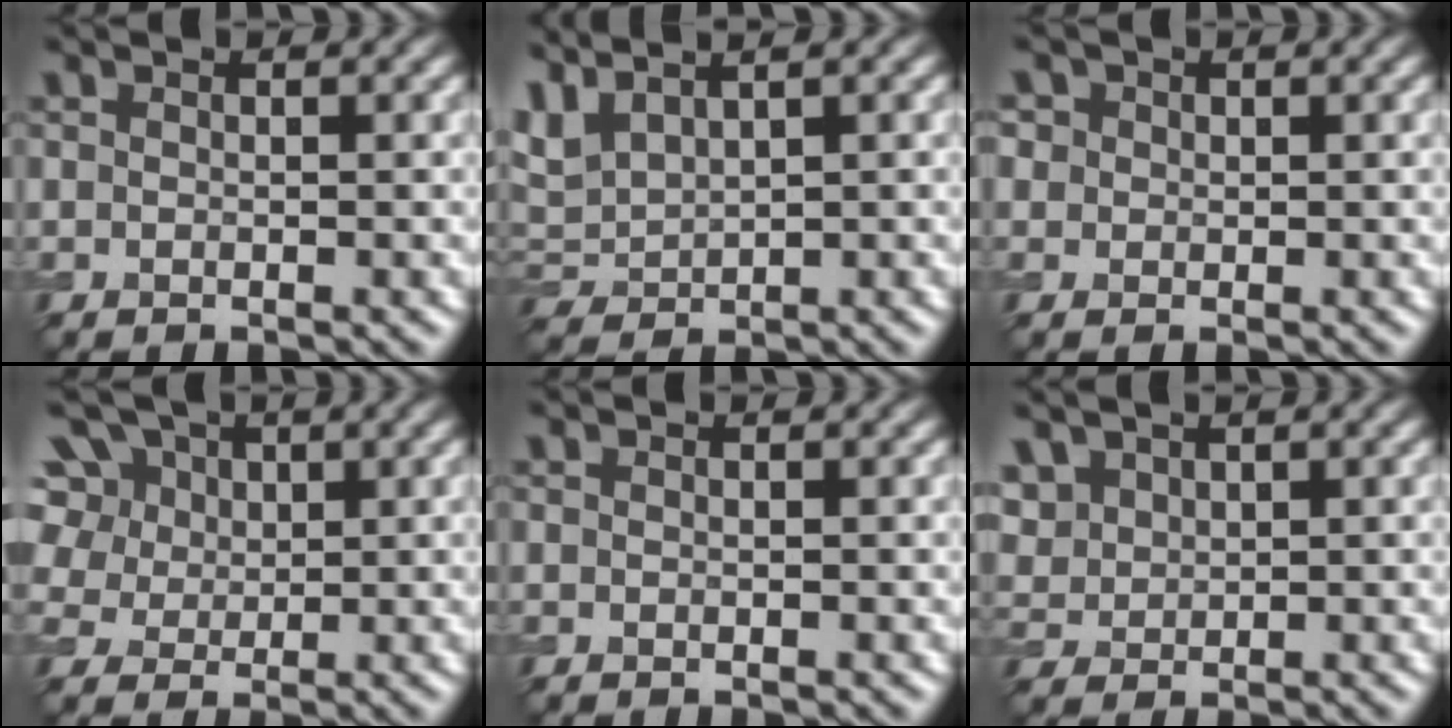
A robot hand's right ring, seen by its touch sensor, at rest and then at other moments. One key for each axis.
{"total": 3.9, "fx": 2.5, "fy": 1.7, "fz": 2.5, "tx": -0.072, "ty": 0.013, "tz": 0.058}
{"total": 2.5, "fx": 1.1, "fy": 2.0, "fz": 0.9, "tx": -0.024, "ty": 0.003, "tz": 0.015}
{"total": 11.2, "fx": 5.4, "fy": 8.2, "fz": 5.4, "tx": -0.125, "ty": 0.032, "tz": 0.083}
{"total": 0.0}
{"total": 2.9, "fx": 1.7, "fy": 2.0, "fz": 1.2, "tx": -0.038, "ty": 0.004, "tz": 0.047}